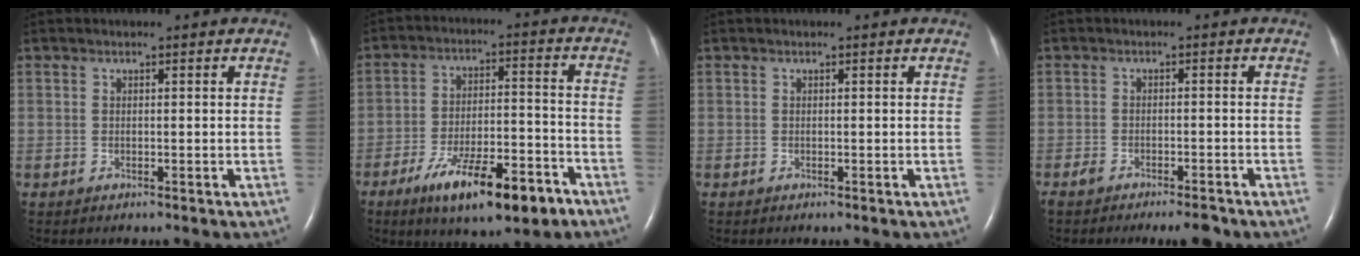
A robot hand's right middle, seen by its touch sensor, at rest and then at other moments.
{"total": 14.0, "force": [-8.6, 3.5, 10.5], "torque": [-0.167, -0.002, -0.132]}
{"total": 0.0}
{"total": 4.3, "force": [-3.5, 0.9, 2.3], "torque": [-0.037, -0.005, -0.054]}